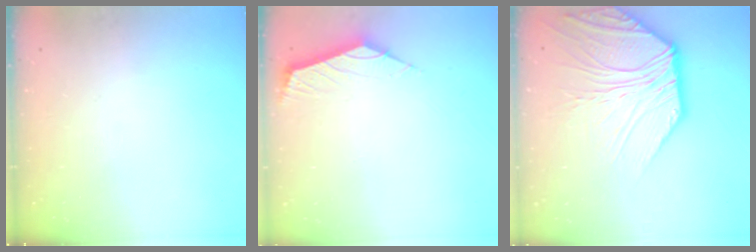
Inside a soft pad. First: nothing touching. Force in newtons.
{"total": 2.4, "press": 2.3, "slide": 0.6}
{"total": 10.3, "press": 10.1, "slide": 1.8}